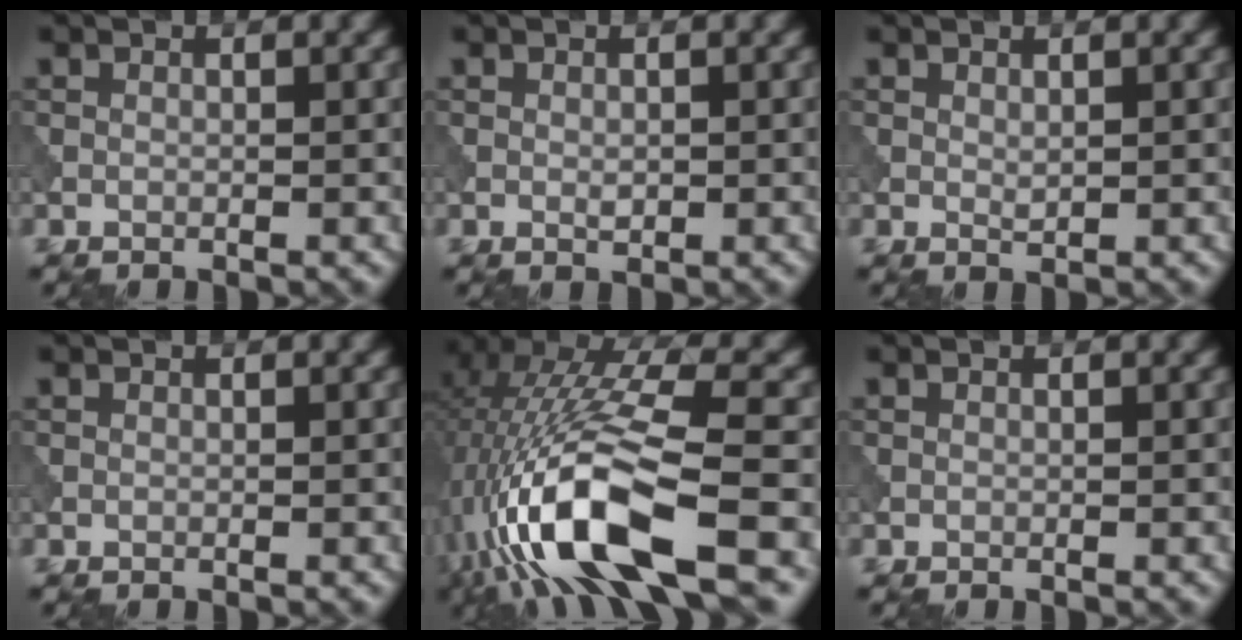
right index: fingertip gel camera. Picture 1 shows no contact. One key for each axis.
{"total": 0.8, "fx": 0.0, "fy": 0.5, "fz": 0.6, "tx": -0.009, "ty": -0.002, "tz": 0.000}
{"total": 0.7, "fx": 0.3, "fy": 0.3, "fz": 0.5, "tx": -0.011, "ty": -0.002, "tz": 0.008}
{"total": 0.0}
{"total": 13.9, "fx": -5.2, "fy": 4.6, "fz": 12.1, "tx": -0.240, "ty": 0.013, "tz": -0.085}
{"total": 0.0}